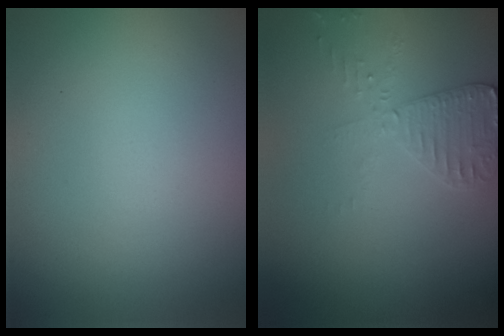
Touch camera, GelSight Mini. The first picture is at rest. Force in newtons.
{"total": 2.9, "press": 2.8, "slide": 0.6}